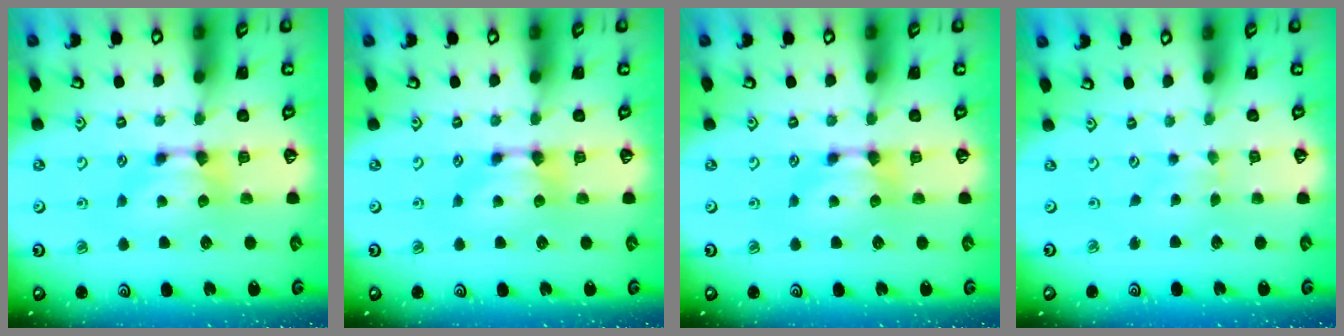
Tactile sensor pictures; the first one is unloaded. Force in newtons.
{"total": 0.0}
{"total": 0.0}
{"total": 2.0, "press": 2.0, "slide": 0.1}